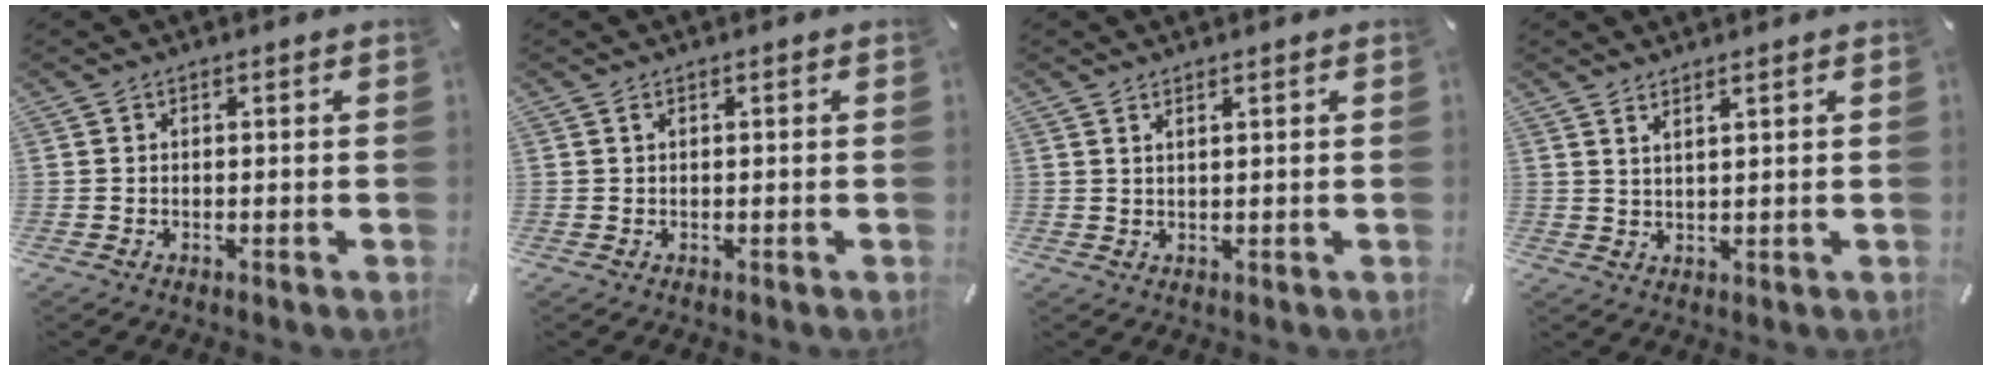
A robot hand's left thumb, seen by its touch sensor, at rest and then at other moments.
{"total": 0.5, "force": [0.2, 0.1, 0.5], "torque": [-0.010, 0.000, 0.004]}
{"total": 1.4, "force": [1.1, -0.1, 0.8], "torque": [-0.023, -0.006, 0.019]}
{"total": 2.1, "force": [1.9, -0.5, 0.8], "torque": [-0.018, -0.009, 0.036]}